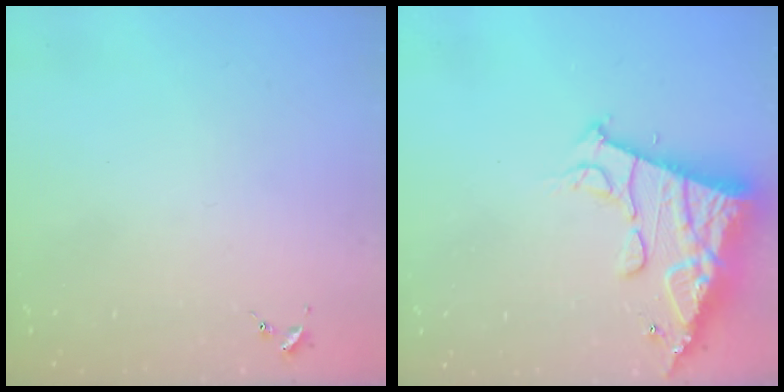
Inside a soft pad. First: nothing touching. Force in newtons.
{"total": 16.0, "press": 15.9, "slide": 1.8}